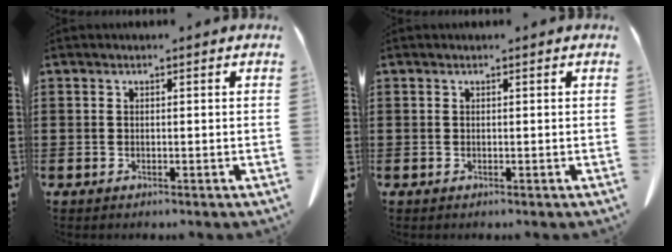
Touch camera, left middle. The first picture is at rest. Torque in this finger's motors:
{"motor_torque": [-0.03, -0.05, 0.00, 0.00]}